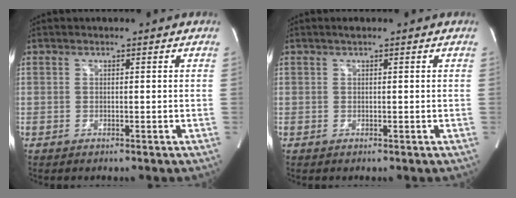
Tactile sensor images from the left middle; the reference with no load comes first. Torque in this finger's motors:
{"motor_torque": [0.15, -0.07, -0.02, 0.02]}